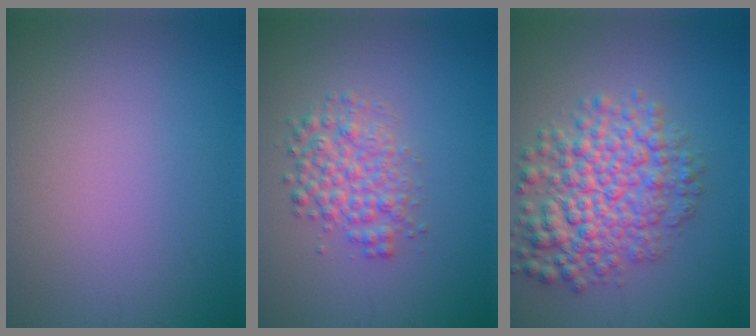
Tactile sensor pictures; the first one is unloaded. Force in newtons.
{"total": 3.3, "press": 3.3, "slide": 0.1}
{"total": 7.2, "press": 7.2, "slide": 0.2}